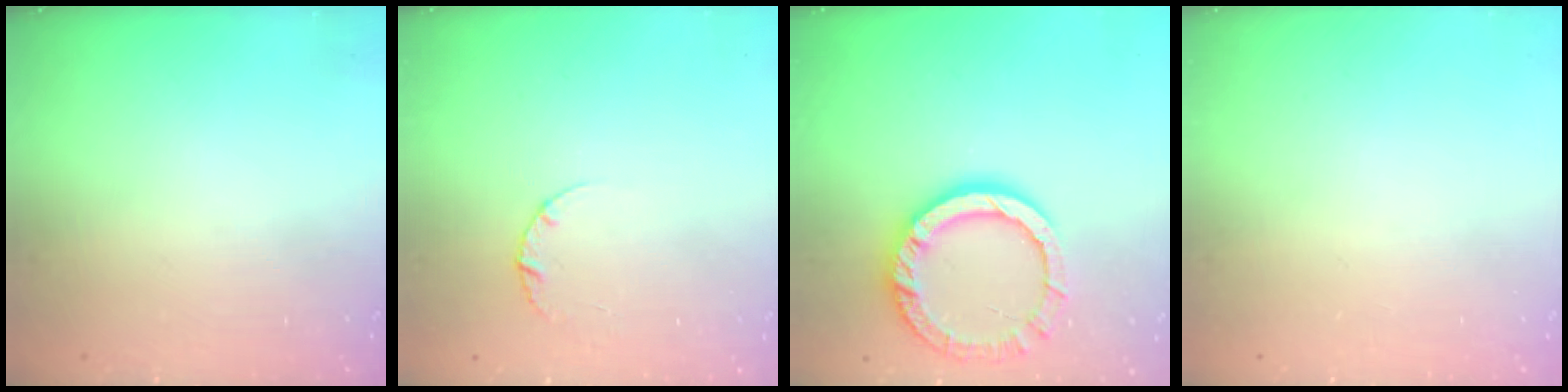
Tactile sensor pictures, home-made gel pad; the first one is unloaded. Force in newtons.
{"total": 2.5, "press": 2.5, "slide": 0.3}
{"total": 12.3, "press": 12.2, "slide": 1.3}
{"total": 0.0}